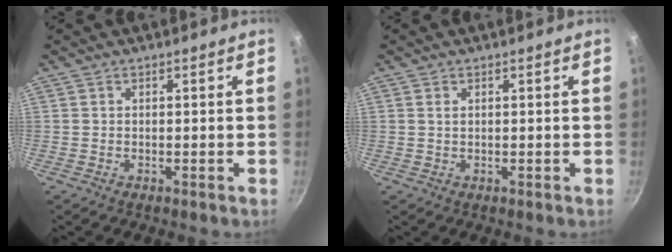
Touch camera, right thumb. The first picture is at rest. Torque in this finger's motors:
{"motor_torque": [-0.28, 0.23, 0.26, 0.28, 0.01]}